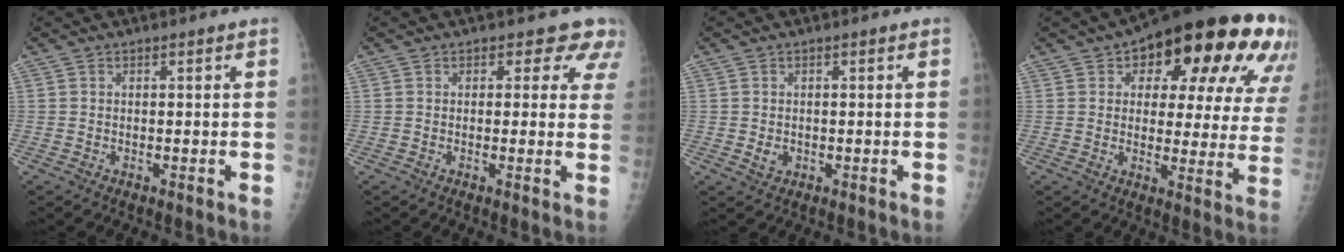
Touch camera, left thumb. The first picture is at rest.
{"total": 5.6, "force": [4.2, 3.3, 1.6], "torque": [0.025, -0.015, 0.024]}
{"total": 1.8, "force": [-0.3, 1.4, 1.0], "torque": [-0.011, 0.001, 0.000]}
{"total": 25.5, "force": [12.0, 11.4, 19.4], "torque": [-0.215, 0.006, 0.158]}